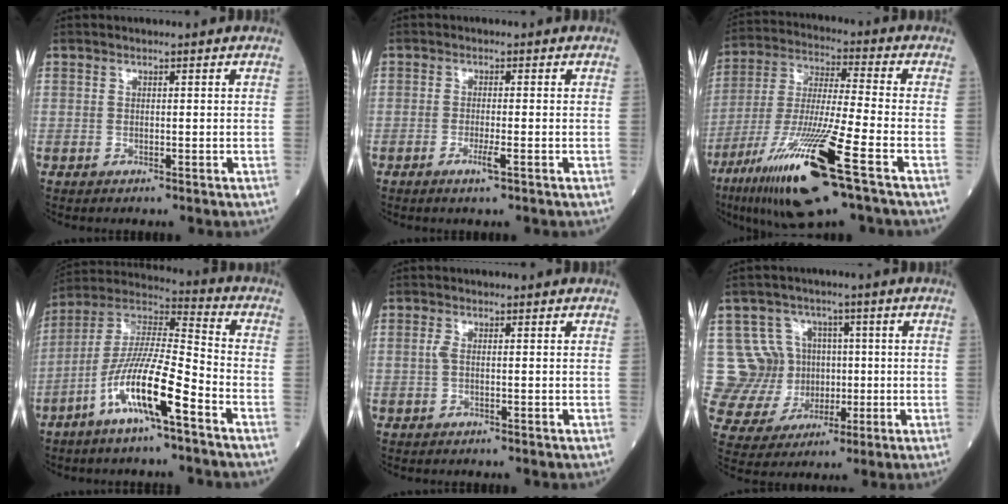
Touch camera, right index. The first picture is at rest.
{"total": 2.1, "force": [-1.0, -0.1, 1.8], "torque": [-0.038, -0.004, -0.017]}
{"total": 19.0, "force": [-9.5, 0.7, 16.4], "torque": [-0.334, -0.047, -0.173]}
{"total": 13.4, "force": [-6.5, 1.0, 11.6], "torque": [-0.232, -0.004, -0.126]}
{"total": 1.0, "force": [0.0, 0.2, 1.0], "torque": [-0.023, 0.001, -0.002]}
{"total": 10.8, "force": [1.4, 10.5, 1.8], "torque": [-0.045, 0.046, 0.045]}